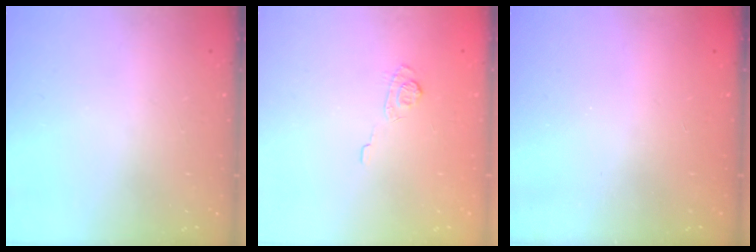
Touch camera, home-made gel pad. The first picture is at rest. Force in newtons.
{"total": 8.2, "press": 8.0, "slide": 1.5}
{"total": 2.3, "press": 2.2, "slide": 0.7}